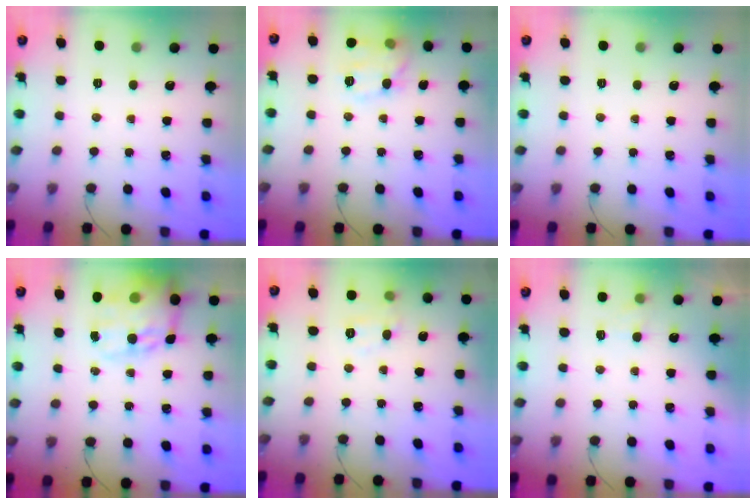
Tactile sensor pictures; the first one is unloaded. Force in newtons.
{"total": 9.4, "press": 9.4, "slide": 0.4}
{"total": 0.0}
{"total": 18.7, "press": 18.1, "slide": 4.6}
{"total": 6.5, "press": 6.4, "slide": 1.1}
{"total": 2.6, "press": 2.4, "slide": 1.2}